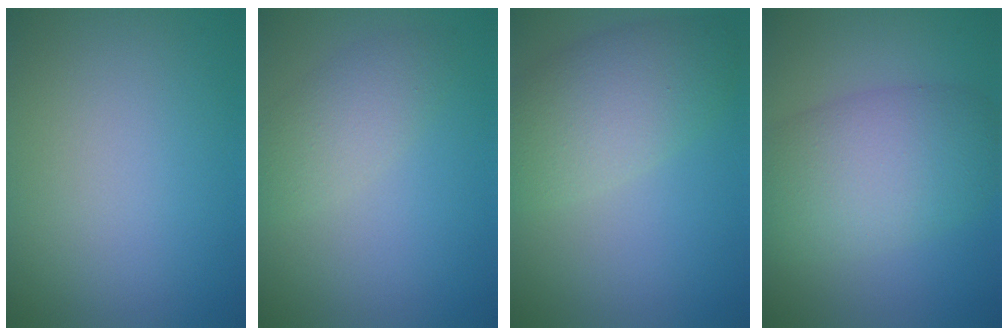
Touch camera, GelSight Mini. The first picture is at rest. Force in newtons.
{"total": 2.9, "press": 2.9, "slide": 0.1}
{"total": 5.7, "press": 5.7, "slide": 0.3}
{"total": 7.8, "press": 7.8, "slide": 0.3}